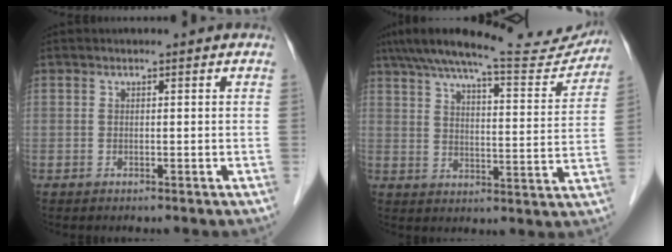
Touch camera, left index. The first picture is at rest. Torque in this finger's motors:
{"motor_torque": [0.89, -1.24, 0.51, 0.10]}